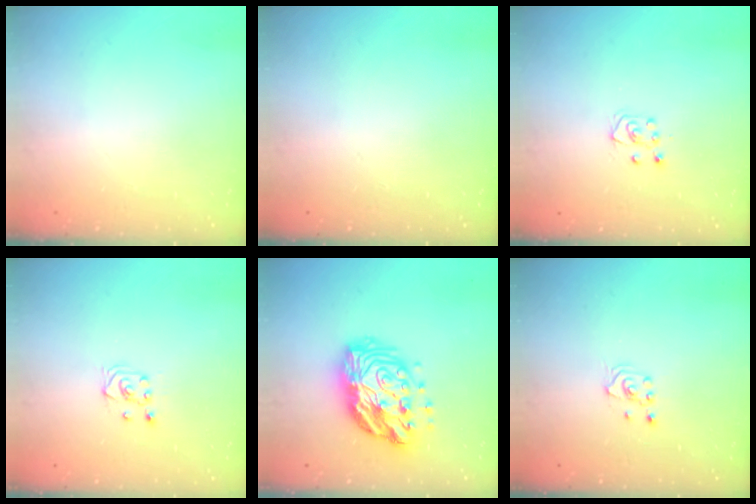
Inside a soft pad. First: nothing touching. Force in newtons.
{"total": 0.0}
{"total": 4.8, "press": 4.8, "slide": 0.5}
{"total": 3.5, "press": 3.4, "slide": 0.8}
{"total": 16.6, "press": 16.5, "slide": 1.5}
{"total": 2.1, "press": 2.1, "slide": 0.1}